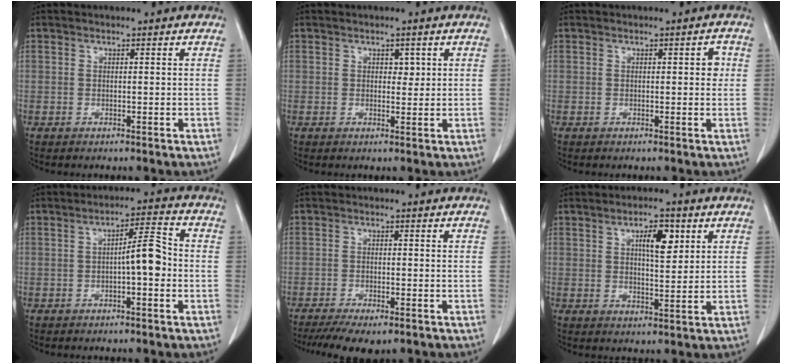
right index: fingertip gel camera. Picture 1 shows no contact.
{"total": 1.6, "force": [0.6, 1.1, 1.1], "torque": [-0.011, -0.002, 0.008]}
{"total": 1.7, "force": [0.2, 0.8, 1.5], "torque": [-0.012, 0.006, 0.002]}
{"total": 5.4, "force": [-0.8, 1.0, 5.3], "torque": [-0.080, 0.018, -0.013]}
{"total": 8.9, "force": [-6.7, 2.5, 5.2], "torque": [-0.077, -0.013, -0.100]}
{"total": 5.5, "force": [2.3, 1.8, 4.7], "torque": [-0.079, 0.003, 0.038]}